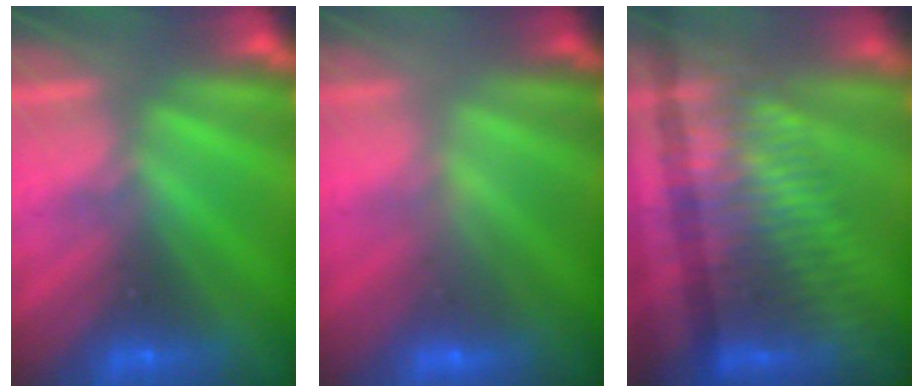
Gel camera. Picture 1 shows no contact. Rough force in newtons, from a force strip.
{"total": 2.2}
{"total": 3.2}